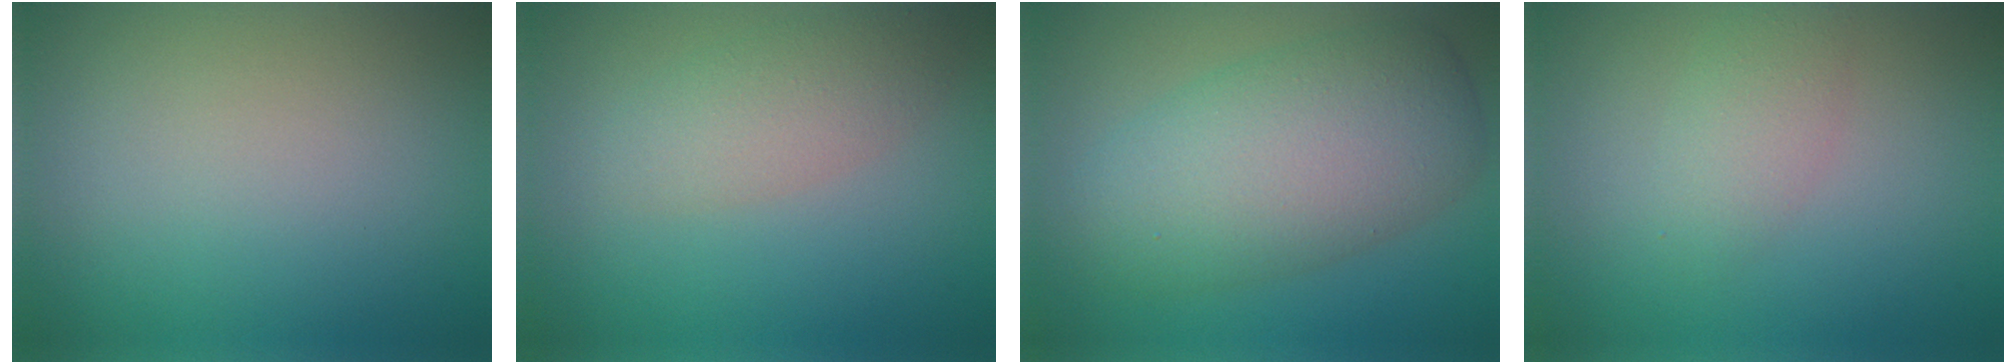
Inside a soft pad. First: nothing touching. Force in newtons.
{"total": 2.8, "press": 2.8, "slide": 0.2}
{"total": 8.3, "press": 8.3, "slide": 0.3}
{"total": 2.3, "press": 2.3, "slide": 0.1}